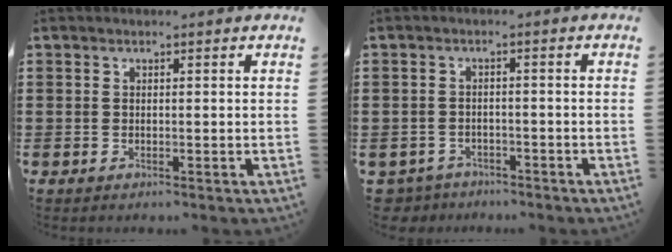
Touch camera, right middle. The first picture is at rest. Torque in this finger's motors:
{"motor_torque": [-0.03, 0.13, 0.00, -0.03]}